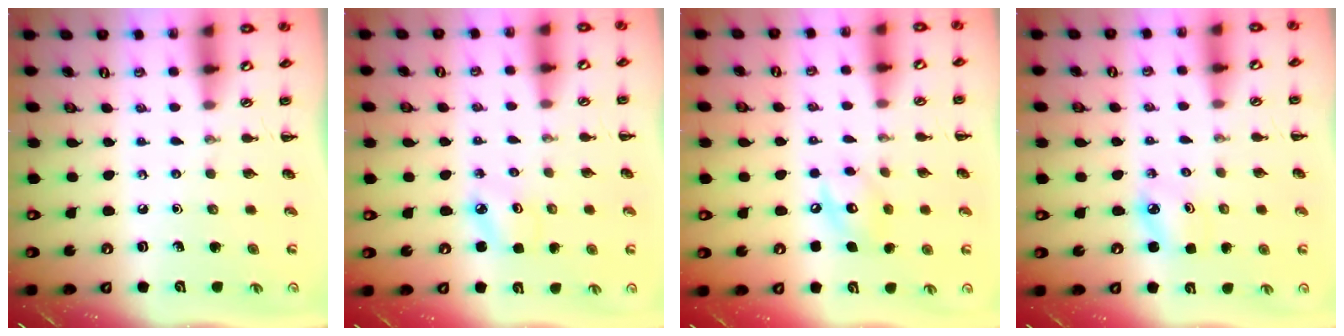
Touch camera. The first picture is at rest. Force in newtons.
{"total": 2.8, "press": 2.7, "slide": 0.6}
{"total": 8.4, "press": 8.3, "slide": 1.0}
{"total": 2.8, "press": 2.7, "slide": 0.4}